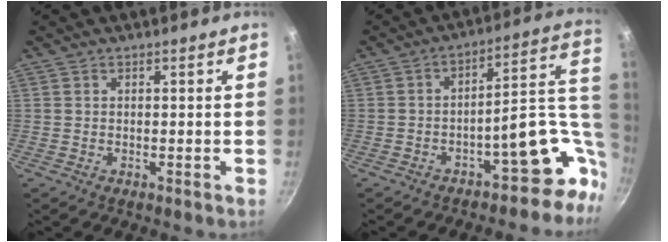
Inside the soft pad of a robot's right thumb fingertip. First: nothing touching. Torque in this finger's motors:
{"motor_torque": [3.19, 1.82, 1.30, -1.13, 0.46]}